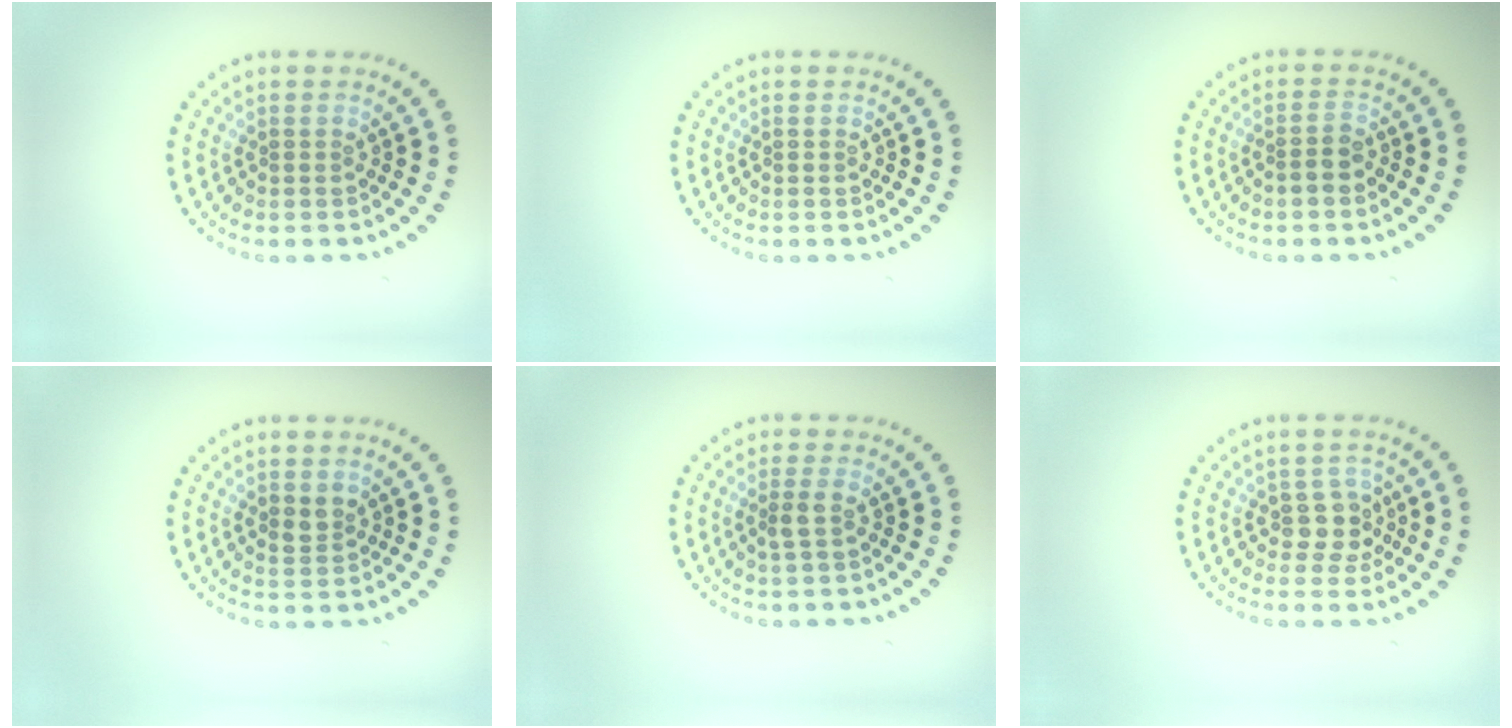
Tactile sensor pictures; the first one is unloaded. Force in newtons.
{"total": 0.0}
{"total": 1.3, "press": 1.1, "slide": 0.7}
{"total": 1.4, "press": 1.4, "slide": 0.5}
{"total": 1.4, "press": 1.2, "slide": 0.8}
{"total": 2.3, "press": 2.0, "slide": 1.2}